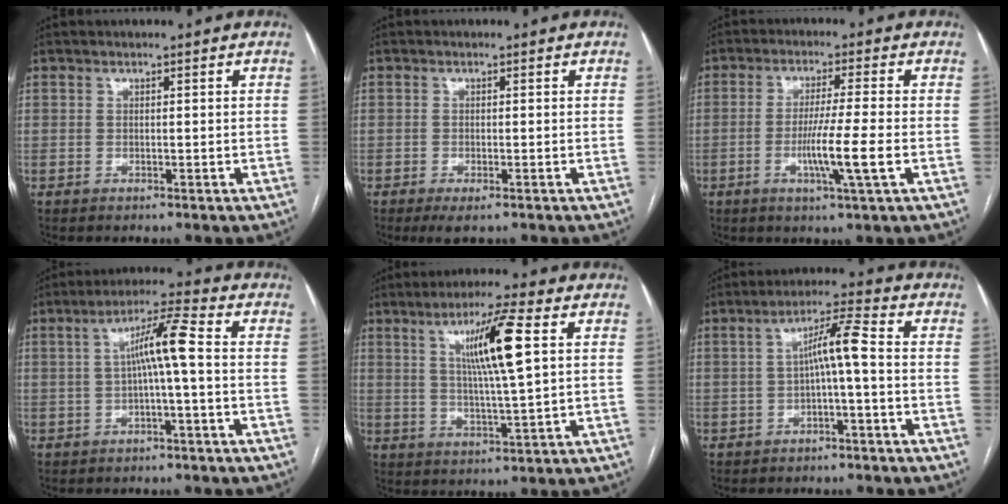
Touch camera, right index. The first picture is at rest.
{"total": 2.5, "force": [-1.6, 0.8, 1.9], "torque": [-0.026, -0.005, -0.021]}
{"total": 7.7, "force": [-2.0, -0.9, 7.4], "torque": [-0.132, -0.017, -0.039]}
{"total": 6.8, "force": [0.1, 0.0, 6.8], "torque": [-0.118, 0.022, 0.000]}
{"total": 10.3, "force": [3.1, -0.2, 9.8], "torque": [-0.175, 0.001, 0.052]}
{"total": 5.8, "force": [-0.4, 0.2, 5.8], "torque": [-0.097, 0.023, -0.007]}